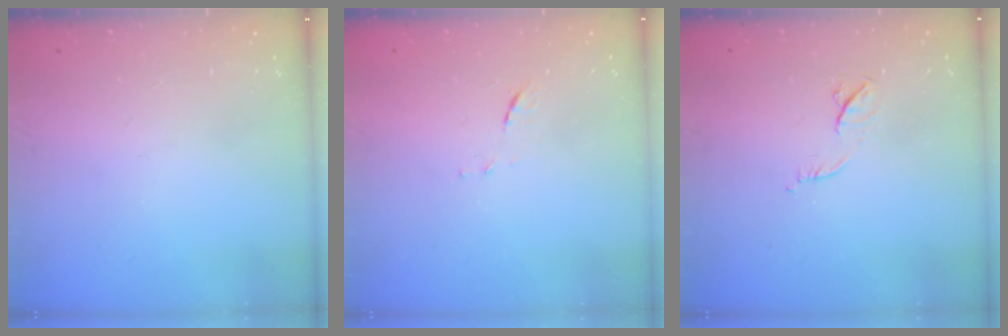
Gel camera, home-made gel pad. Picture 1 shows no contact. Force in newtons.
{"total": 5.0, "press": 5.0, "slide": 0.6}
{"total": 6.2, "press": 6.1, "slide": 1.1}